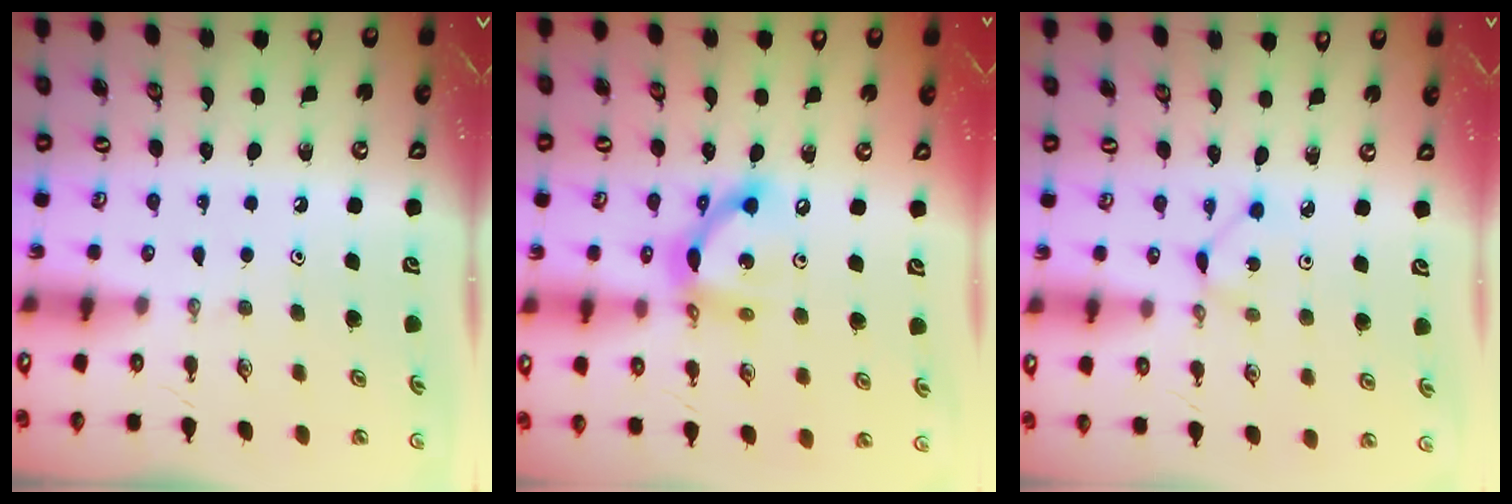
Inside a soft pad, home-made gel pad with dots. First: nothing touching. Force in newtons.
{"total": 12.9, "press": 12.8, "slide": 1.0}
{"total": 1.7, "press": 1.7, "slide": 0.1}